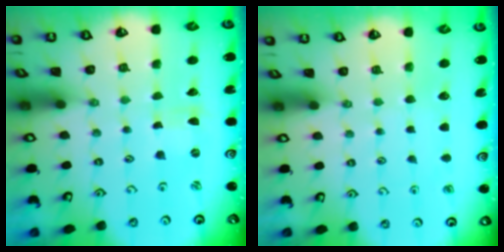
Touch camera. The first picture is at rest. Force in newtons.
{"total": 0.0}